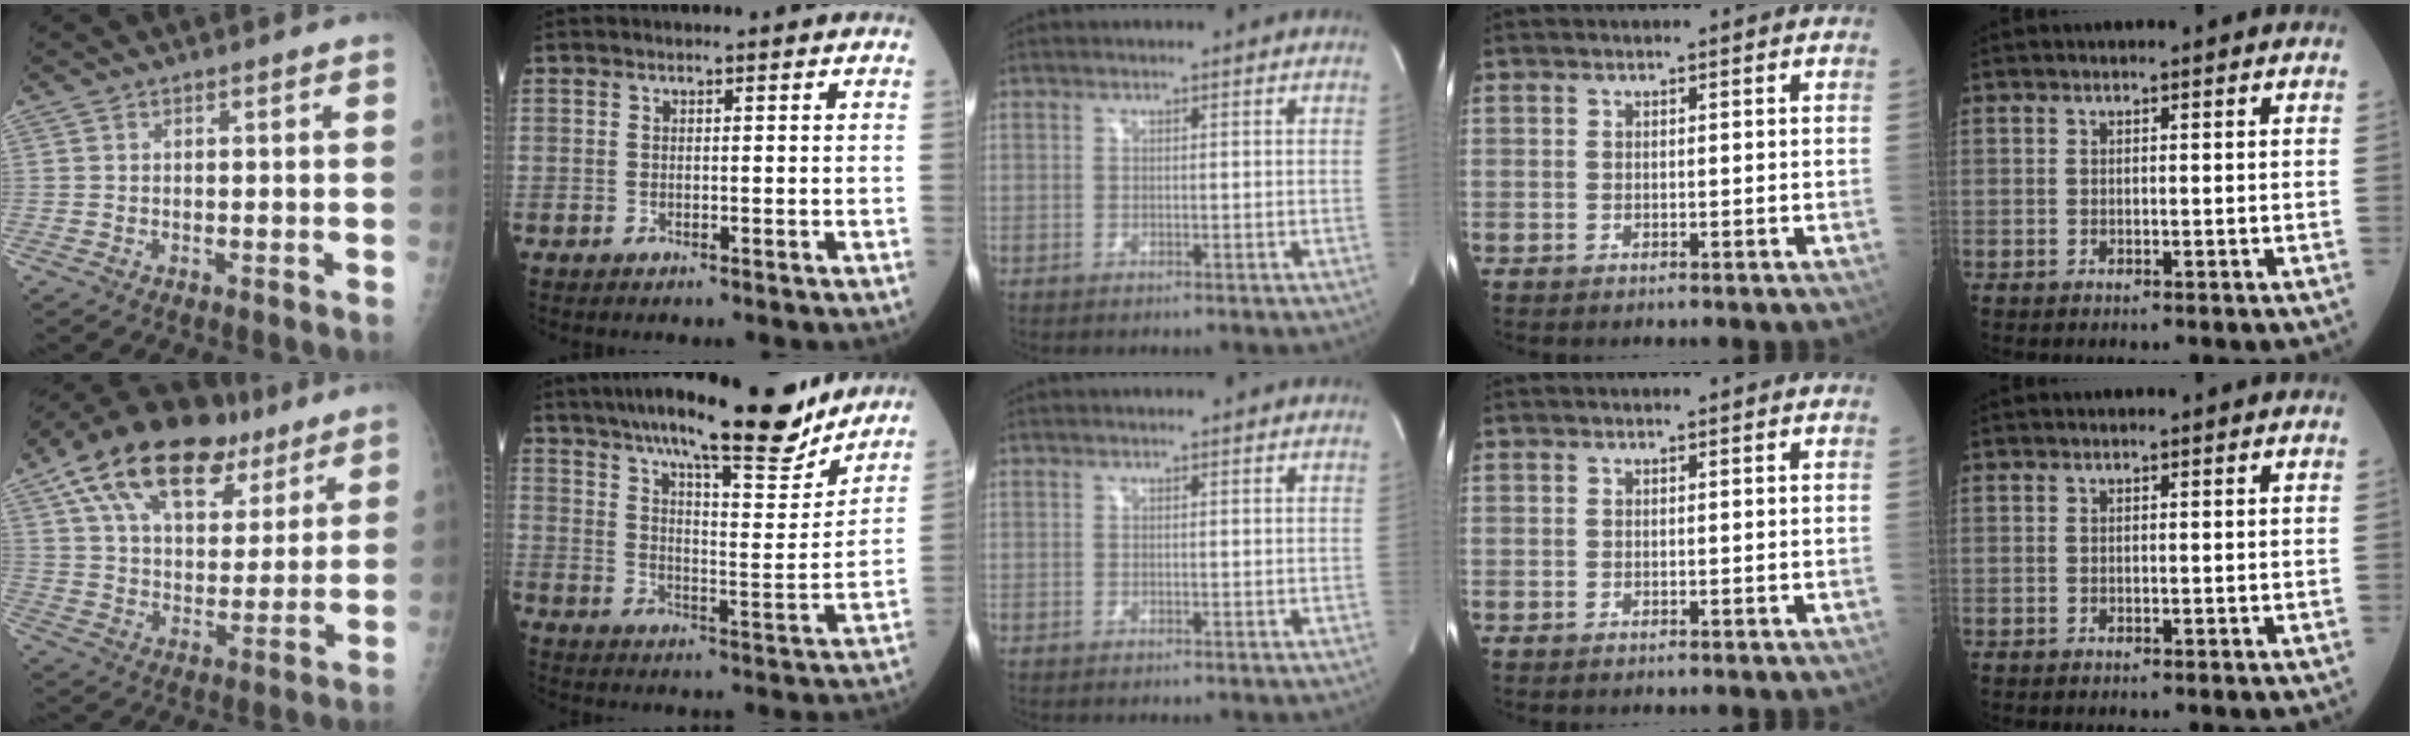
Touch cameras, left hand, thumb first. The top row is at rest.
{"thumb": {"total": 22.7, "force": [12.8, 12.3, 14.1], "torque": [-0.214, -0.006, 0.215]}, "index": {"total": 22.1, "force": [18.4, 3.5, 11.8], "torque": [-0.188, -0.002, 0.261]}}